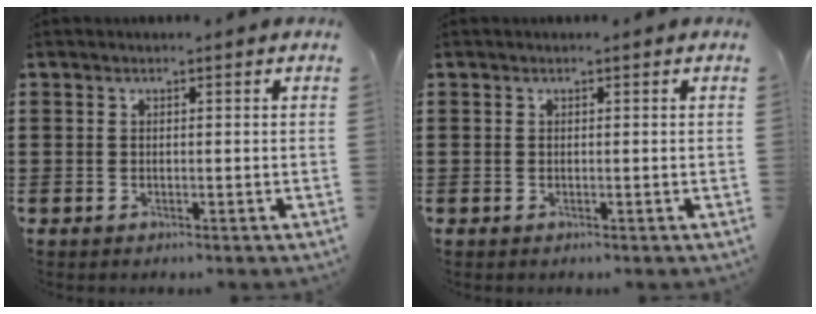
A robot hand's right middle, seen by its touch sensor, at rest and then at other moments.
{"total": 0.0}